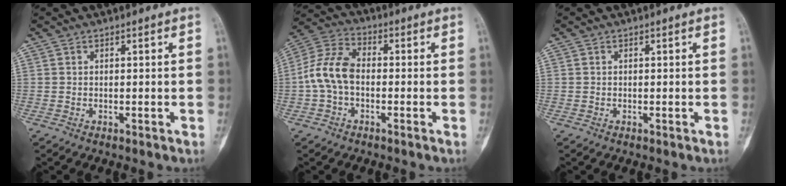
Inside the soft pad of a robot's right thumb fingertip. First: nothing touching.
{"total": 9.3, "force": [-1.2, 5.7, 7.2], "torque": [-0.147, 0.029, -0.037]}
{"total": 0.0}